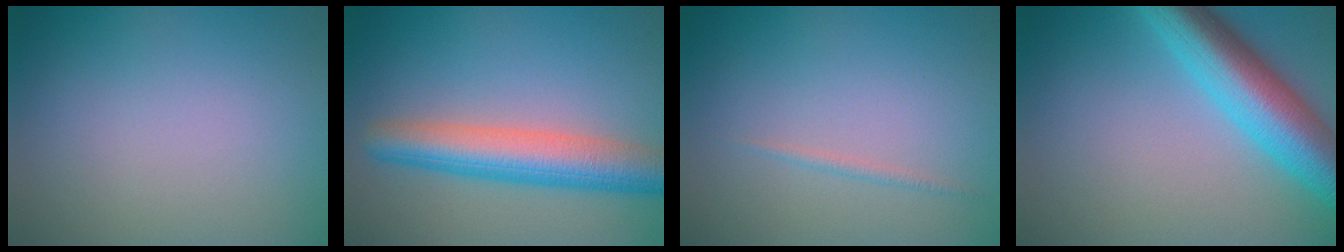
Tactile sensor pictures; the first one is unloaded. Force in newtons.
{"total": 6.6, "press": 6.6, "slide": 0.1}
{"total": 0.6, "press": 0.6, "slide": 0.0}
{"total": 8.4, "press": 8.4, "slide": 0.2}